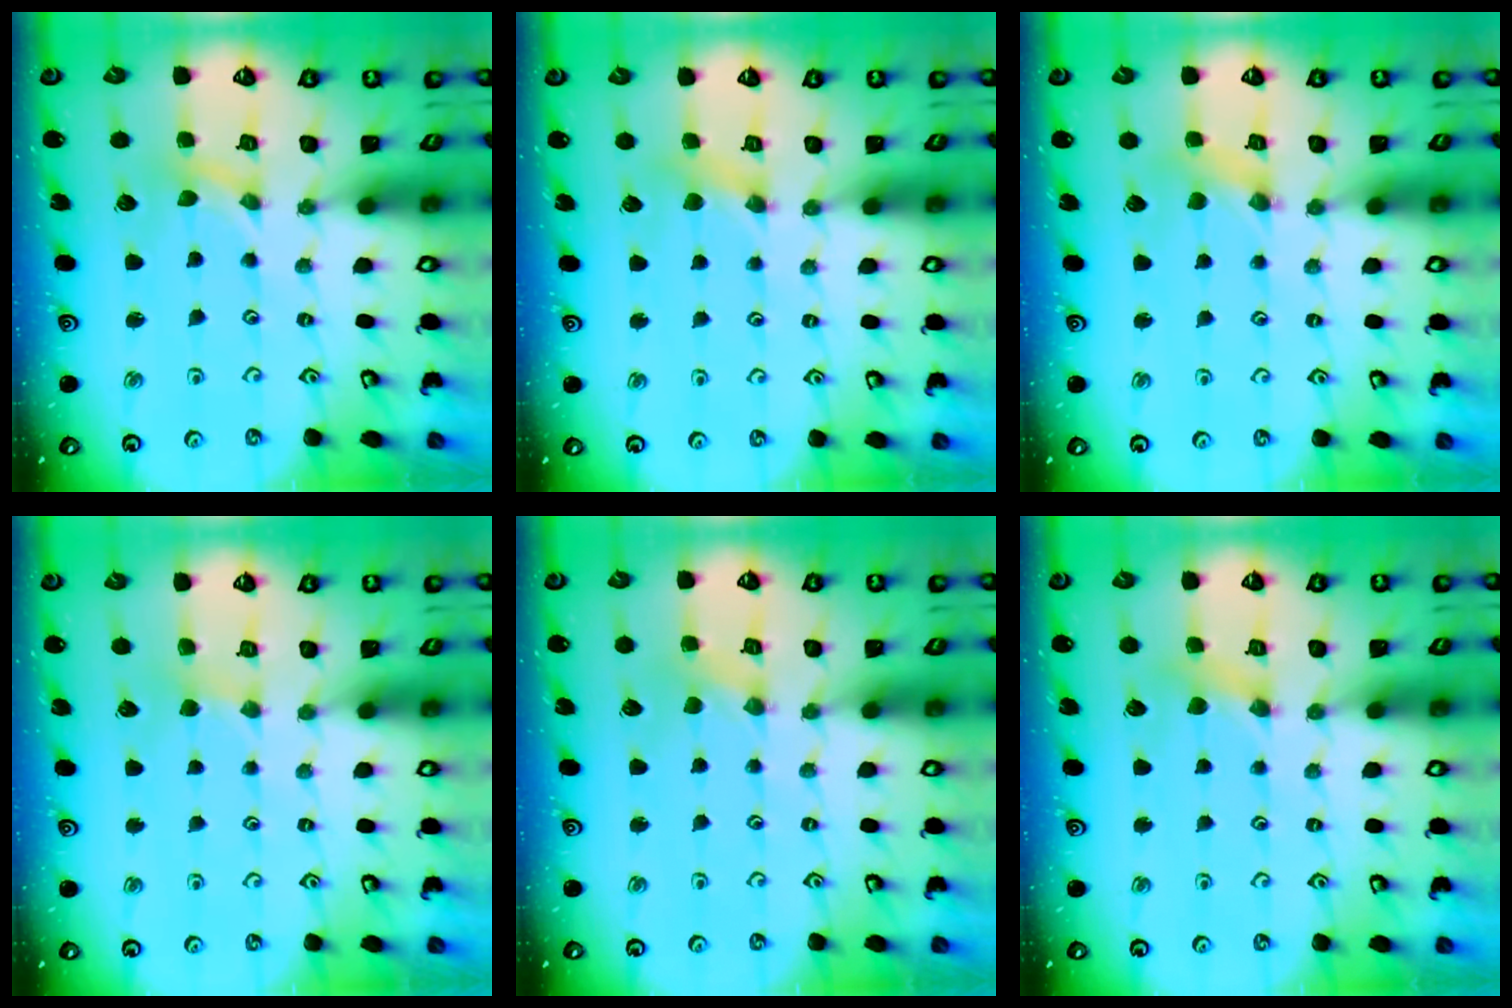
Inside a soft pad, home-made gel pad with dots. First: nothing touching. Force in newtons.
{"total": 3.4, "press": 3.4, "slide": 0.3}
{"total": 2.5, "press": 2.5, "slide": 0.3}
{"total": 2.0, "press": 2.0, "slide": 0.3}
{"total": 0.0}
{"total": 3.4, "press": 3.4, "slide": 0.3}